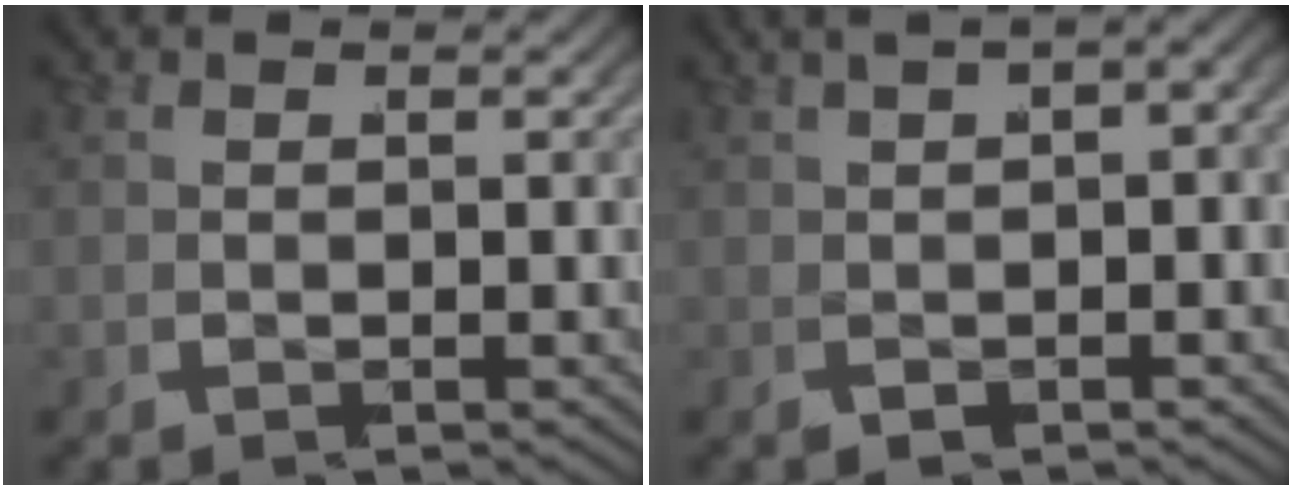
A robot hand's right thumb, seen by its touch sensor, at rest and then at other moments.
{"total": 6.0, "force": [0.7, 3.3, 4.9], "torque": [-0.074, 0.008, 0.005]}